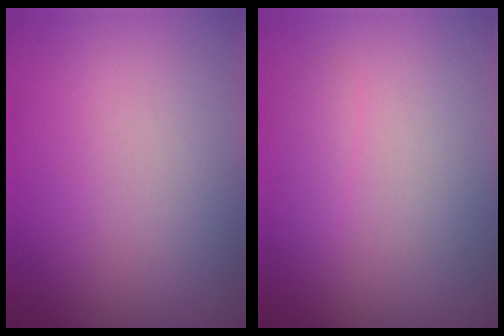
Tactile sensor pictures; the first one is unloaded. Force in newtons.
{"total": 0.9, "press": 0.9, "slide": 0.0}